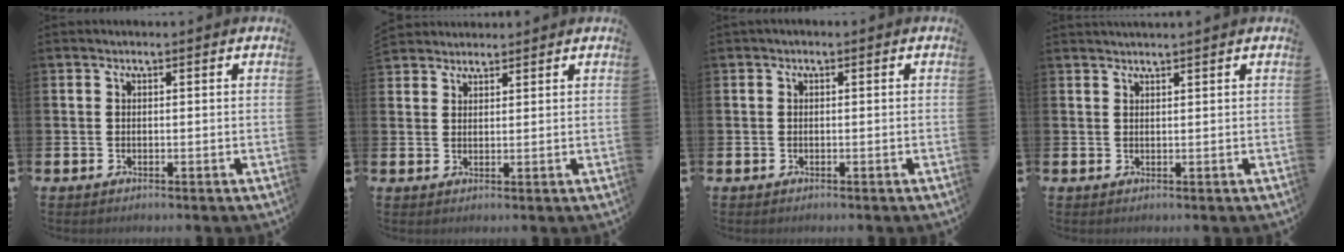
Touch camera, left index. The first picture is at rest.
{"total": 2.7, "force": [2.6, 0.6, -0.3], "torque": [0.000, -0.007, 0.050]}
{"total": 0.0}
{"total": 1.2, "force": [1.2, -0.2, 0.0], "torque": [0.002, -0.004, 0.022]}